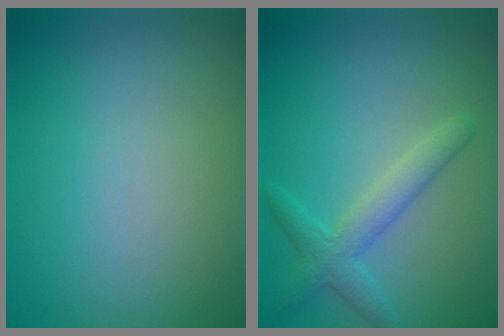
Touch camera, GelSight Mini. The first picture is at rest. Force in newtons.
{"total": 1.9, "press": 1.9, "slide": 0.2}